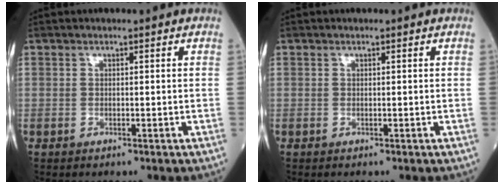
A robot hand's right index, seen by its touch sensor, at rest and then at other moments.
{"total": 0.0}